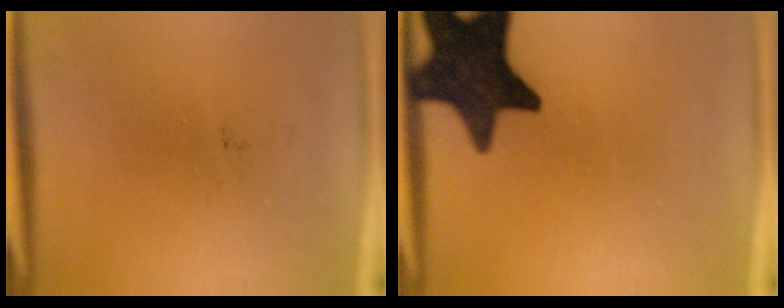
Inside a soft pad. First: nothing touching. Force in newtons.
{"total": 16.4}